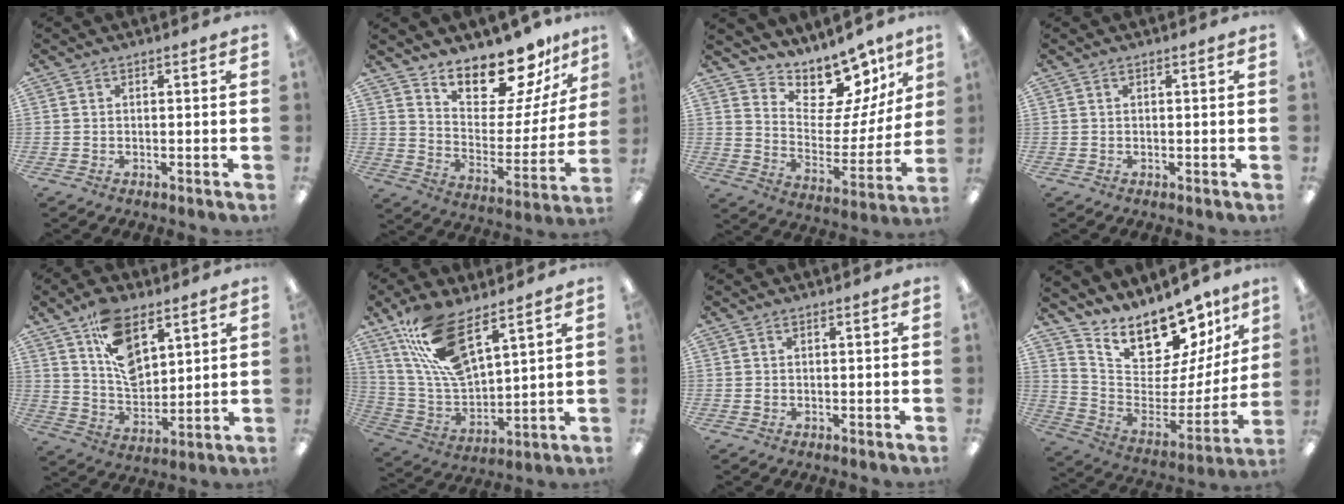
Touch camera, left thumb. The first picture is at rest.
{"total": 16.6, "force": [14.4, 5.5, 6.1], "torque": [-0.108, -0.119, 0.254]}
{"total": 12.7, "force": [11.1, 5.4, 3.2], "torque": [-0.052, -0.109, 0.195]}
{"total": 0.0}
{"total": 13.4, "force": [7.6, 7.4, 8.1], "torque": [-0.135, -0.030, 0.141]}
{"total": 16.4, "force": [10.8, 6.0, 10.8], "torque": [-0.232, -0.042, 0.195]}
{"total": 0.8, "force": [0.1, 0.5, 0.6], "torque": [-0.013, 0.004, 0.000]}
{"total": 16.9, "force": [14.9, 6.4, 4.8], "torque": [-0.086, -0.130, 0.263]}